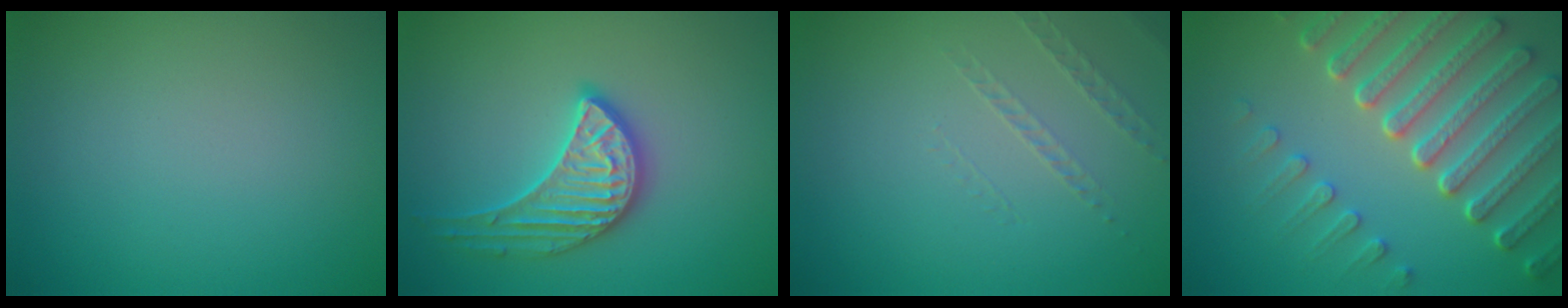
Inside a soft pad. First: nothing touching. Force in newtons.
{"total": 3.3, "press": 3.3, "slide": 0.3}
{"total": 1.0, "press": 0.4, "slide": 0.9}
{"total": 7.6, "press": 5.6, "slide": 5.1}